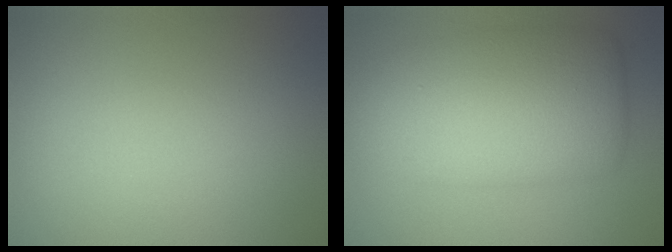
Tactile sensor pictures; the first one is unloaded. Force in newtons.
{"total": 9.2, "press": 9.2, "slide": 0.3}